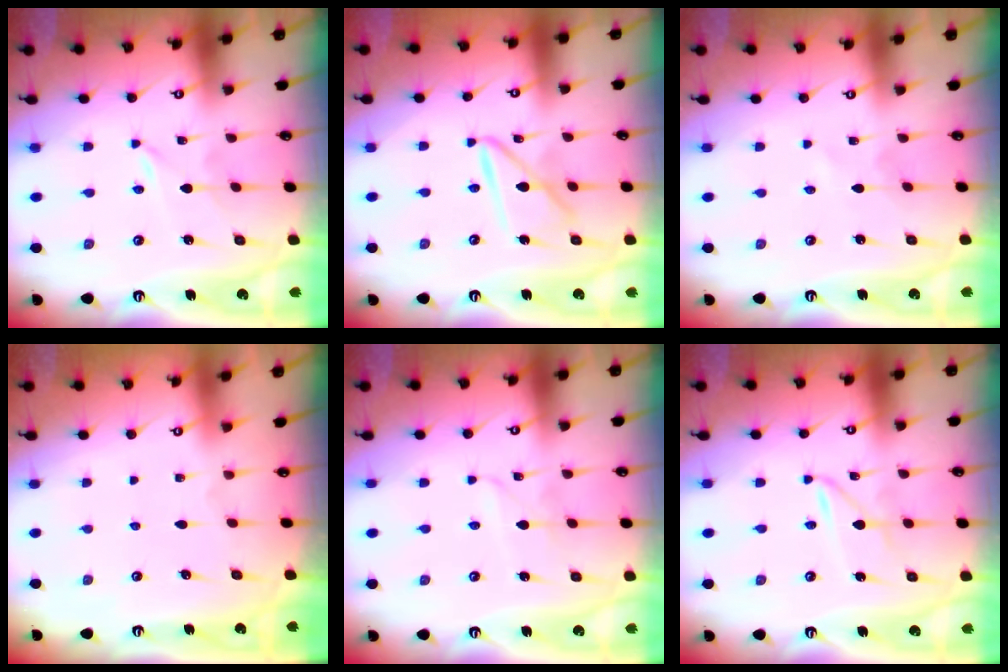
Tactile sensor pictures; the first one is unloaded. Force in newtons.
{"total": 11.2, "press": 11.1, "slide": 1.2}
{"total": 0.0}
{"total": 0.0}
{"total": 2.7, "press": 2.7, "slide": 0.3}
{"total": 1.7, "press": 1.7, "slide": 0.1}